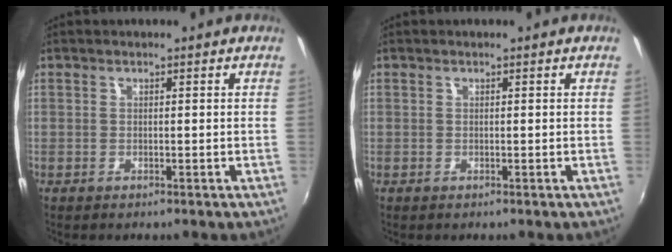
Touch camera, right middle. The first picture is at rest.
{"total": 0.0}